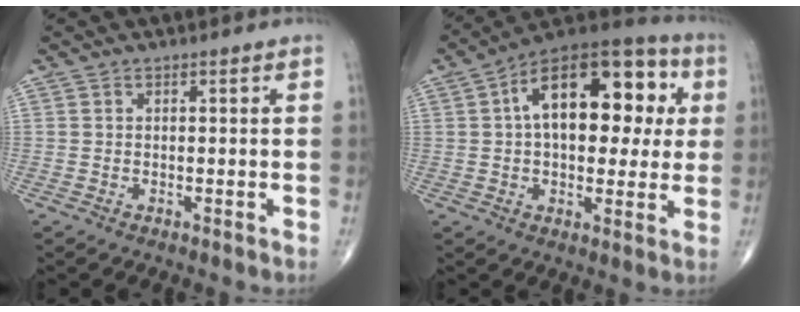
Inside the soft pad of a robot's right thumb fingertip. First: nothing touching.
{"total": 21.7, "force": [4.4, 11.7, 17.7], "torque": [-0.227, 0.028, 0.053]}